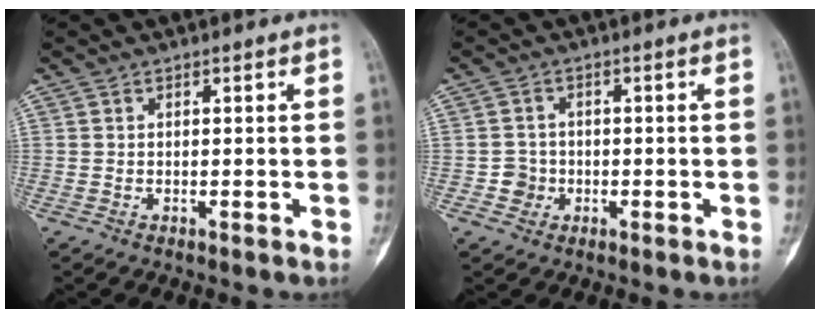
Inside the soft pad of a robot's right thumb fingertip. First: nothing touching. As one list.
[{"total": 2.8, "force": [-0.8, 2.6, 0.3], "torque": [0.011, 0.010, -0.018]}]